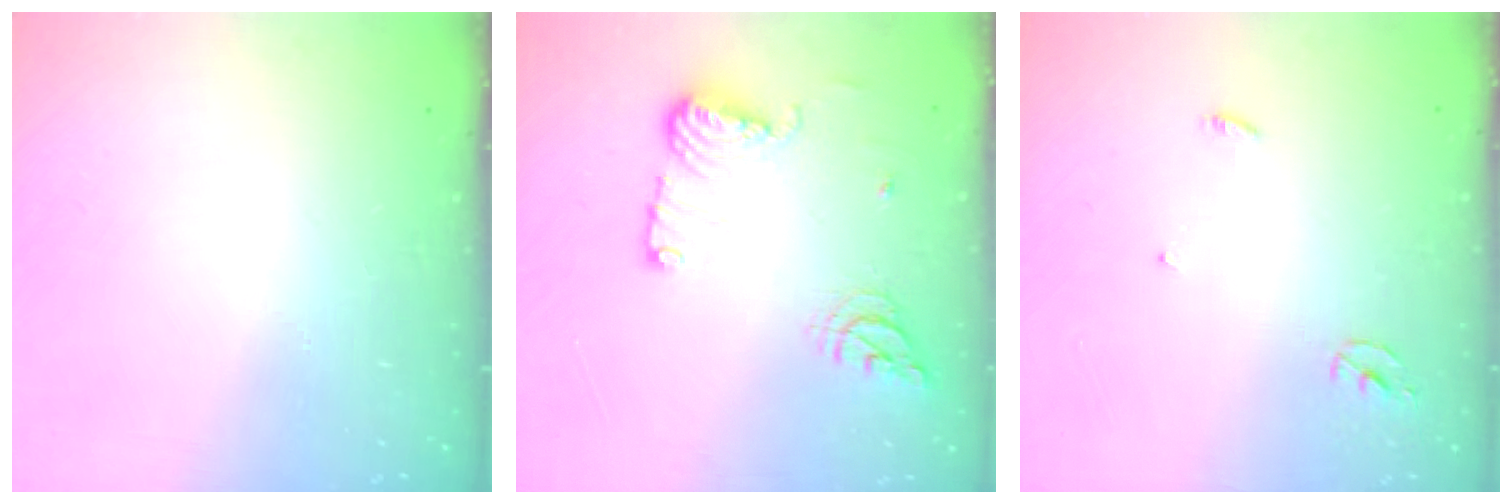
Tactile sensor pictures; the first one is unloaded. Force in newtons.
{"total": 12.4, "press": 12.2, "slide": 2.3}
{"total": 2.5, "press": 2.5, "slide": 0.1}